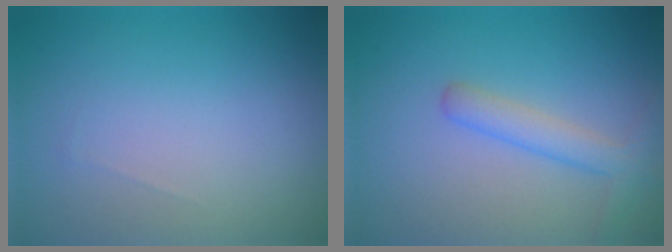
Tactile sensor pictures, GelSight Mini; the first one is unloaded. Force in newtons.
{"total": 2.6, "press": 2.6, "slide": 0.1}